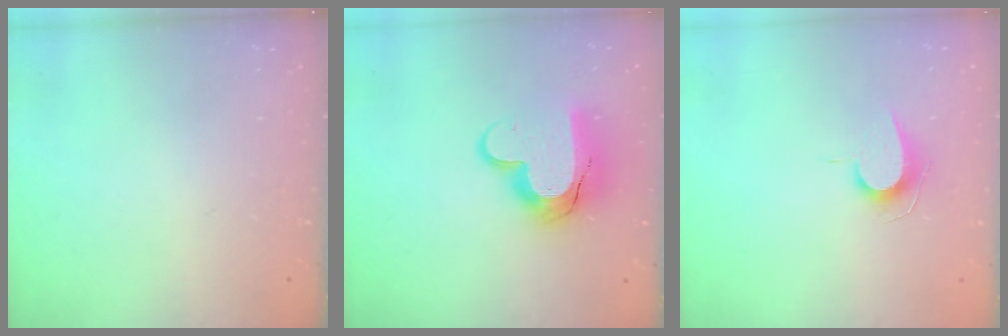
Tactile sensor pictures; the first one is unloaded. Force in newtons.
{"total": 14.0, "press": 13.9, "slide": 0.7}
{"total": 7.0, "press": 7.0, "slide": 0.7}